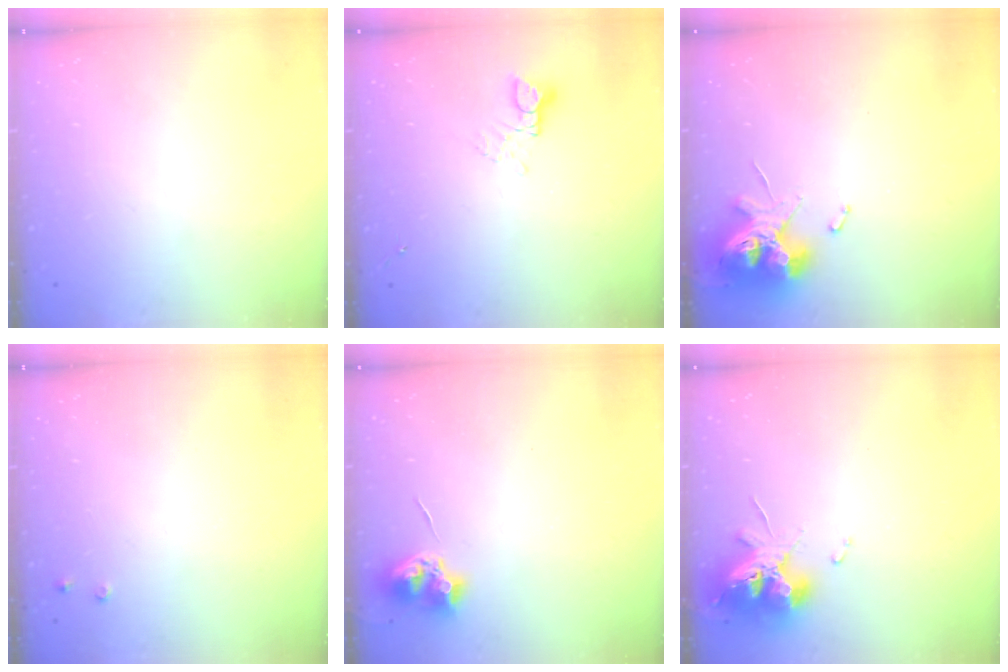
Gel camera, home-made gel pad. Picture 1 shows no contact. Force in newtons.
{"total": 2.9, "press": 2.8, "slide": 0.4}
{"total": 13.0, "press": 12.9, "slide": 1.4}
{"total": 1.8, "press": 1.8, "slide": 0.4}
{"total": 8.4, "press": 8.4, "slide": 0.5}
{"total": 10.8, "press": 10.7, "slide": 1.4}